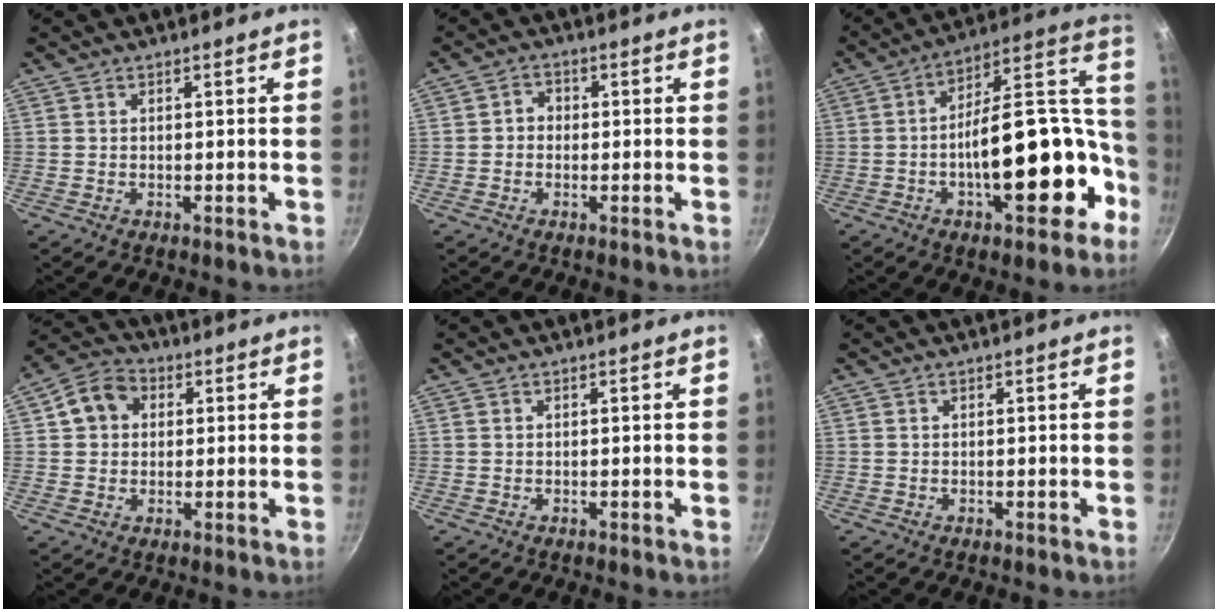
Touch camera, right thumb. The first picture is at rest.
{"total": 2.8, "force": [-0.4, 2.5, 1.2], "torque": [-0.004, 0.010, -0.013]}
{"total": 24.1, "force": [-6.6, 11.5, 20.2], "torque": [-0.253, 0.070, -0.093]}
{"total": 7.4, "force": [1.7, 6.2, 3.7], "torque": [-0.038, 0.014, 0.014]}
{"total": 0.0}
{"total": 0.0}